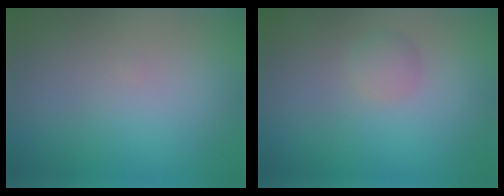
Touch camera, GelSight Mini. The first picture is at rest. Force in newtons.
{"total": 1.1, "press": 1.1, "slide": 0.1}